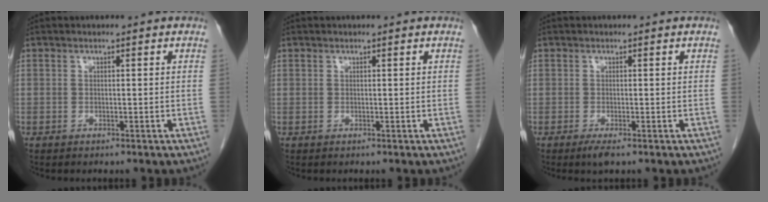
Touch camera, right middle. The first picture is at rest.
{"total": 0.0}
{"total": 1.8, "force": [-1.1, 0.2, 1.4], "torque": [-0.027, -0.005, -0.020]}